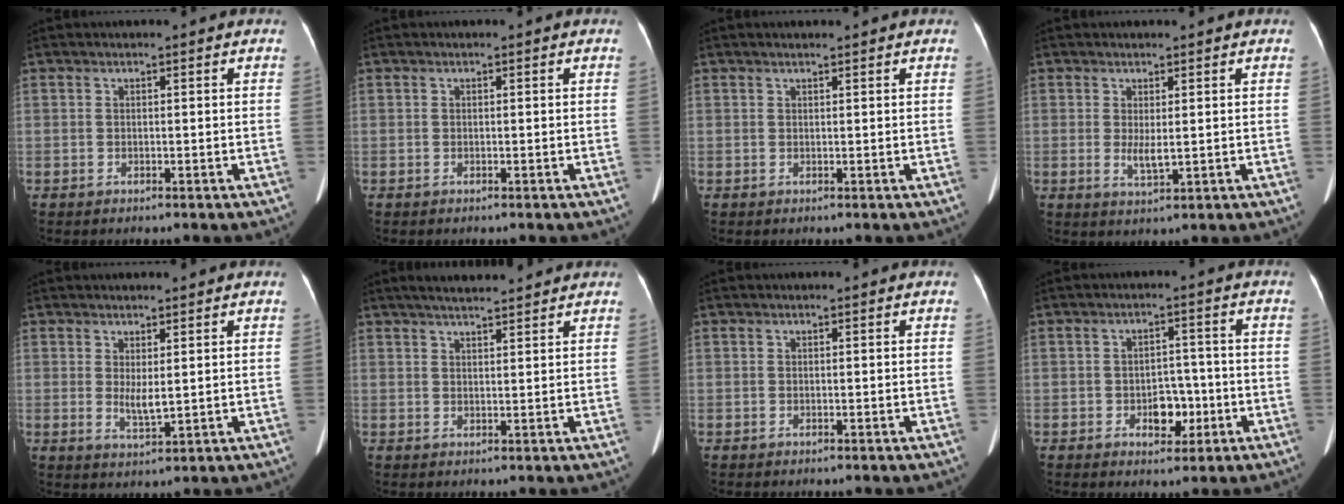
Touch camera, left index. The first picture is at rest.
{"total": 0.0}
{"total": 1.8, "force": [1.6, 0.1, 0.9], "torque": [-0.011, 0.016, 0.026]}
{"total": 2.6, "force": [0.5, 0.5, 2.5], "torque": [-0.048, -0.006, 0.015]}
{"total": 3.1, "force": [0.8, 0.6, 2.9], "torque": [-0.057, -0.007, 0.024]}
{"total": 7.3, "force": [6.4, 0.9, 3.3], "torque": [-0.053, 0.027, 0.094]}
{"total": 0.0}
{"total": 4.6, "force": [-1.6, 3.0, 3.1], "torque": [-0.043, 0.009, -0.018]}